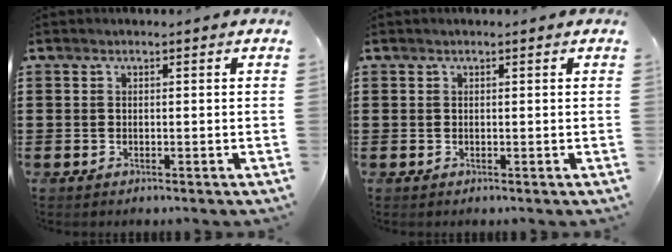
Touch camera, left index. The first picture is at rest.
{"total": 0.0}